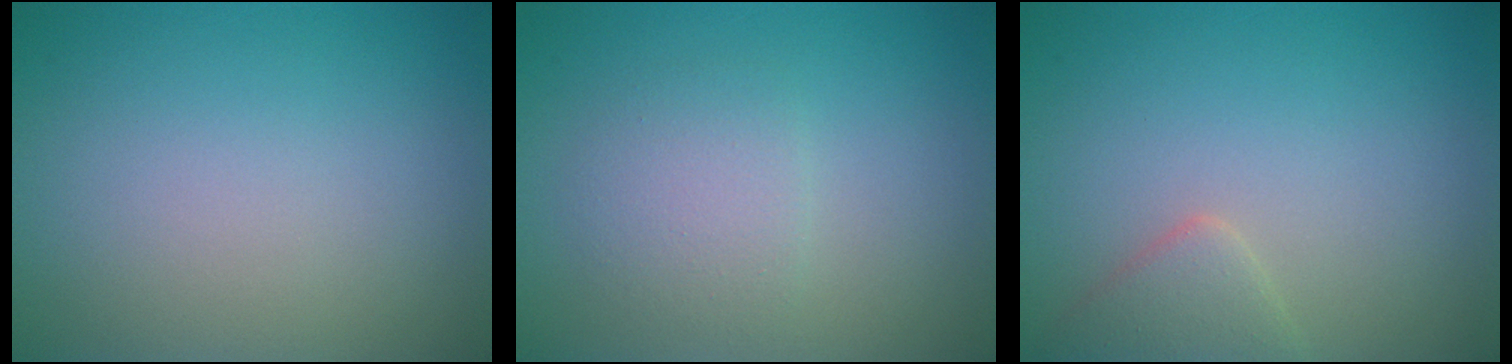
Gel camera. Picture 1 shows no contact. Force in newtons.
{"total": 2.3, "press": 2.3, "slide": 0.0}
{"total": 2.2, "press": 2.2, "slide": 0.2}